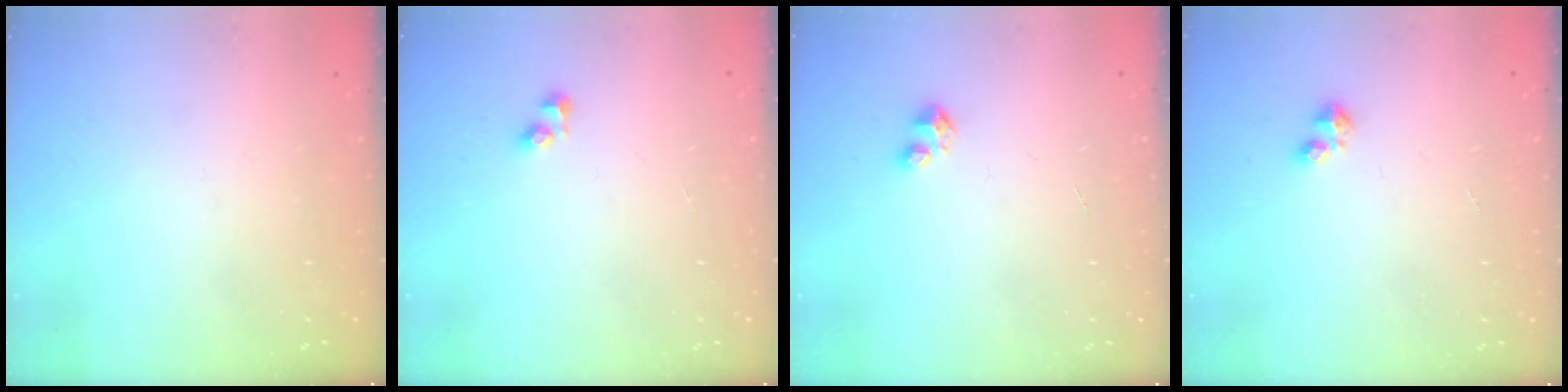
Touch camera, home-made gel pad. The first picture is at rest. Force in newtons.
{"total": 2.0, "press": 2.0, "slide": 0.3}
{"total": 3.0, "press": 2.9, "slide": 0.2}
{"total": 2.4, "press": 2.4, "slide": 0.5}